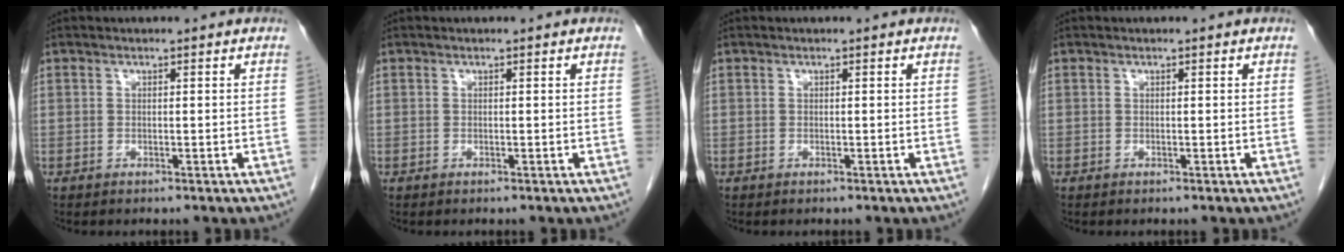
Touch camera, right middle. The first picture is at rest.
{"total": 0.0}
{"total": 0.0}
{"total": 0.0}